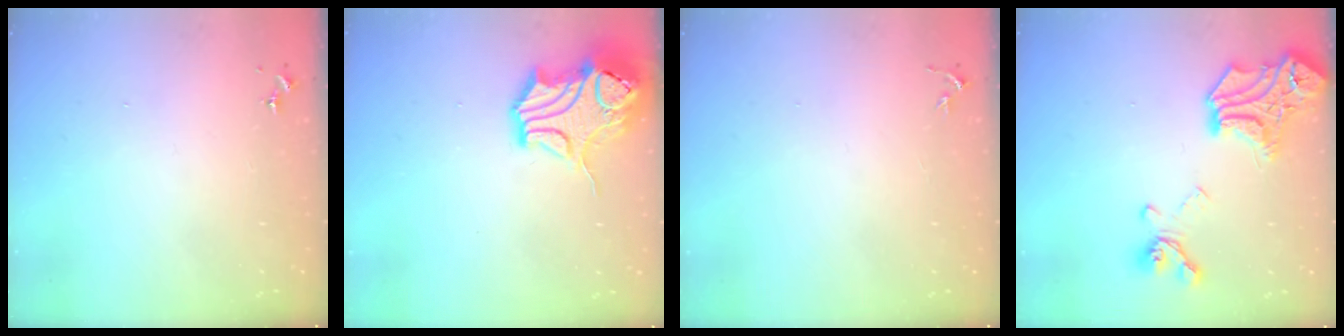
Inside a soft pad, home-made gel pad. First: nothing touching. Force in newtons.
{"total": 15.2, "press": 15.0, "slide": 2.4}
{"total": 3.3, "press": 3.2, "slide": 0.4}
{"total": 19.9, "press": 19.9, "slide": 0.9}